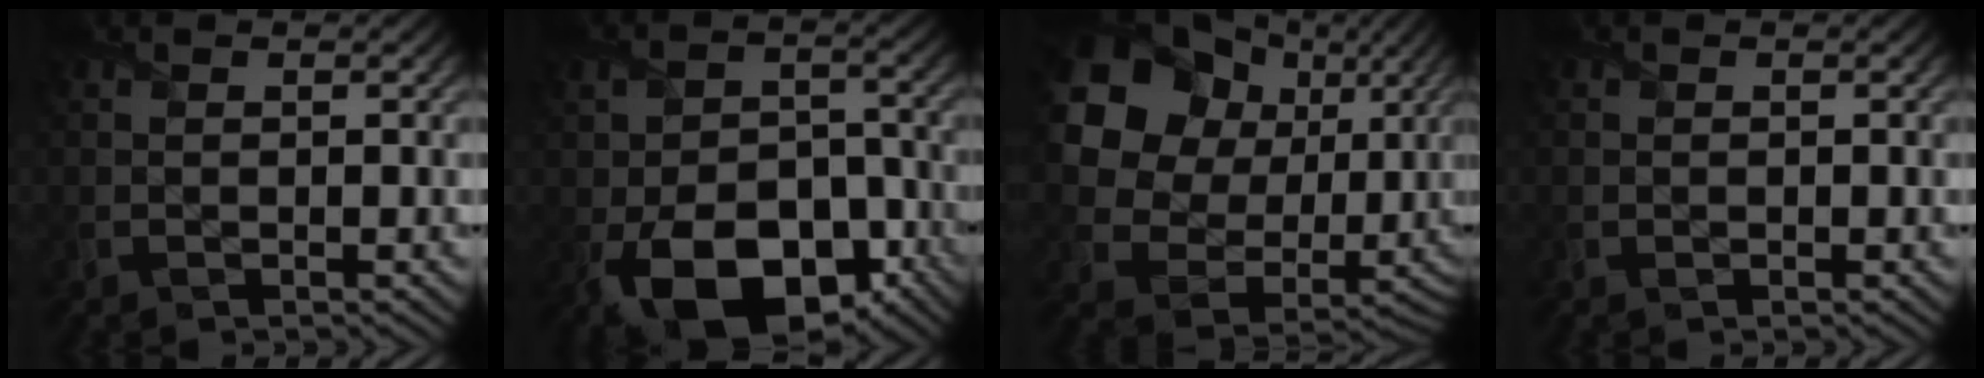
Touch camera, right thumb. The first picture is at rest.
{"total": 14.8, "force": [-6.8, 8.7, 9.9], "torque": [-0.181, -0.039, -0.106]}
{"total": 17.8, "force": [6.2, 14.7, 7.9], "torque": [-0.237, 0.034, 0.128]}
{"total": 0.0}